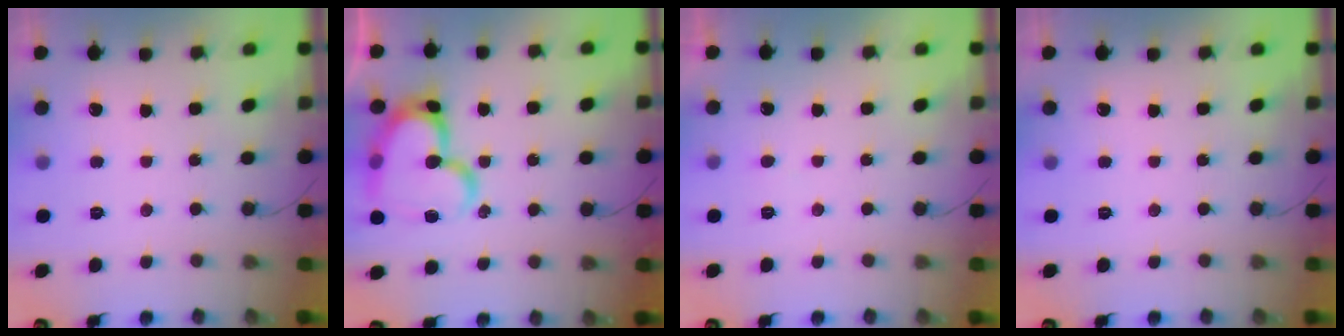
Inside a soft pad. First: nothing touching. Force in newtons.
{"total": 20.0, "press": 19.9, "slide": 2.1}
{"total": 2.7, "press": 2.7, "slide": 0.2}
{"total": 0.0}